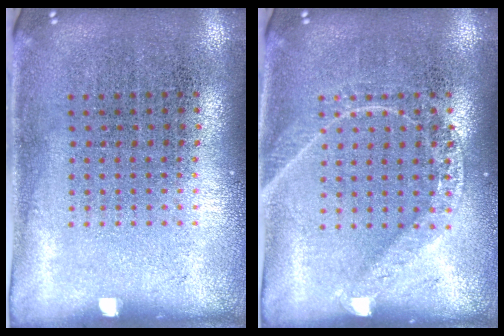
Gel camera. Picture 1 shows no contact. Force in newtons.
{"total": 1.8, "press": 1.8, "slide": 0.3}